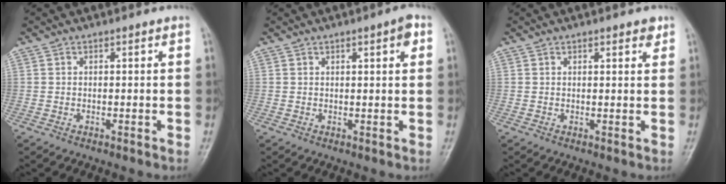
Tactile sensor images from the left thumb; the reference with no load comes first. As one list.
[{"total": 3.0, "force": [1.3, 0.7, 2.6], "torque": [-0.033, -0.002, 0.017]}, {"total": 2.3, "force": [1.5, 0.8, 1.5], "torque": [-0.012, -0.006, 0.018]}]